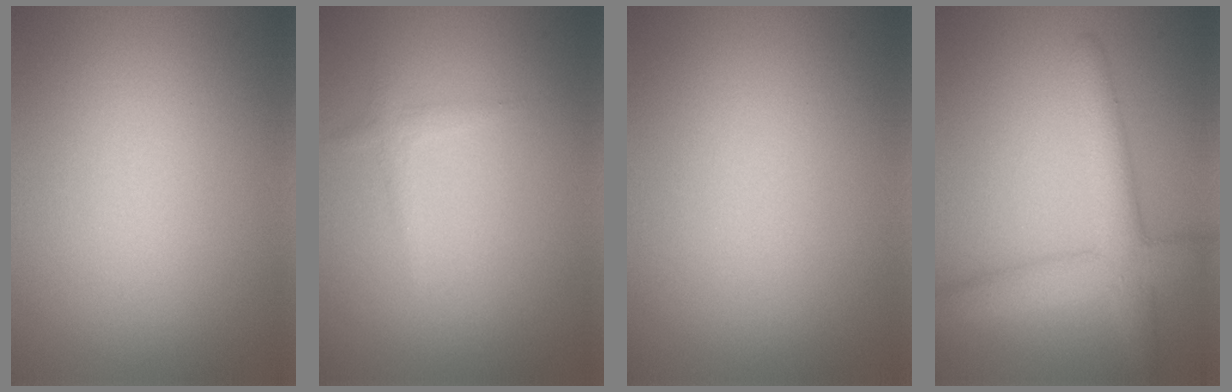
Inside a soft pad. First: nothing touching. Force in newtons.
{"total": 1.0, "press": 1.0, "slide": 0.0}
{"total": 0.0}
{"total": 4.9, "press": 4.9, "slide": 0.3}